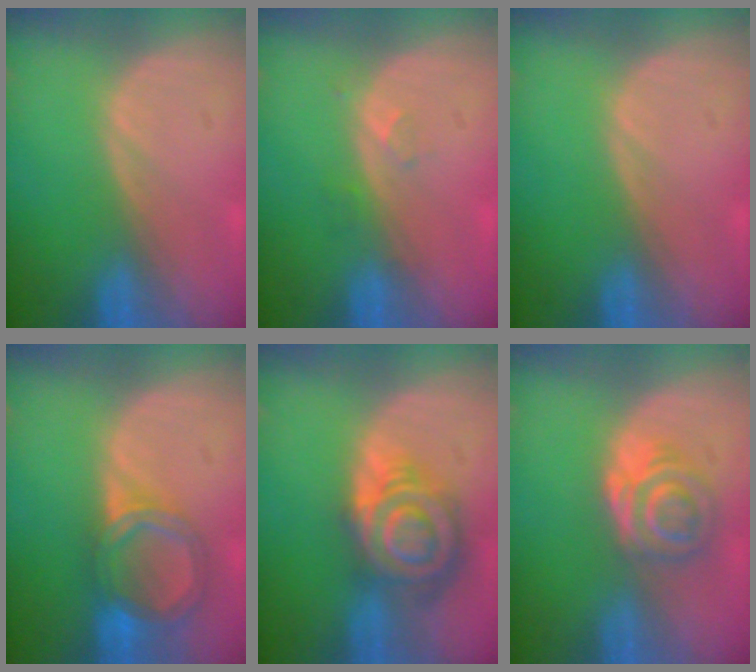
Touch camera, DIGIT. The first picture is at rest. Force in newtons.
{"total": 1.9, "press": 1.6, "slide": 1.0}
{"total": 0.0}
{"total": 6.4, "press": 5.7, "slide": 2.9}
{"total": 9.0, "press": 8.9, "slide": 0.6}
{"total": 6.5, "press": 5.4, "slide": 3.7}